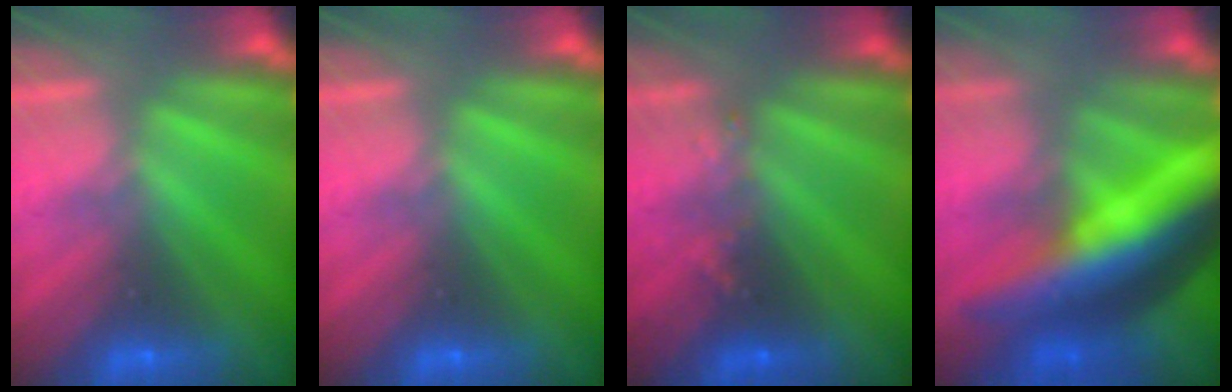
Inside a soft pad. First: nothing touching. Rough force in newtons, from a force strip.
{"total": 0.0}
{"total": 2.9}
{"total": 8.2}